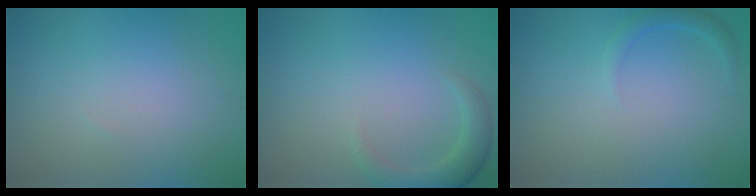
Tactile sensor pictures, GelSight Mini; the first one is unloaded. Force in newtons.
{"total": 2.7, "press": 2.6, "slide": 0.5}
{"total": 1.2, "press": 1.2, "slide": 0.1}